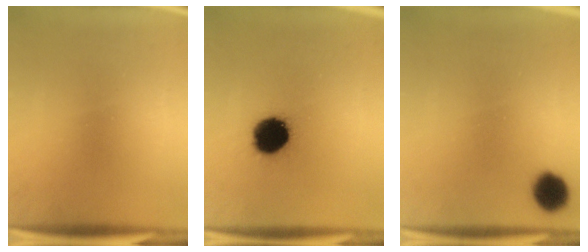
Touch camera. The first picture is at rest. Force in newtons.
{"total": 14.6}
{"total": 6.8}